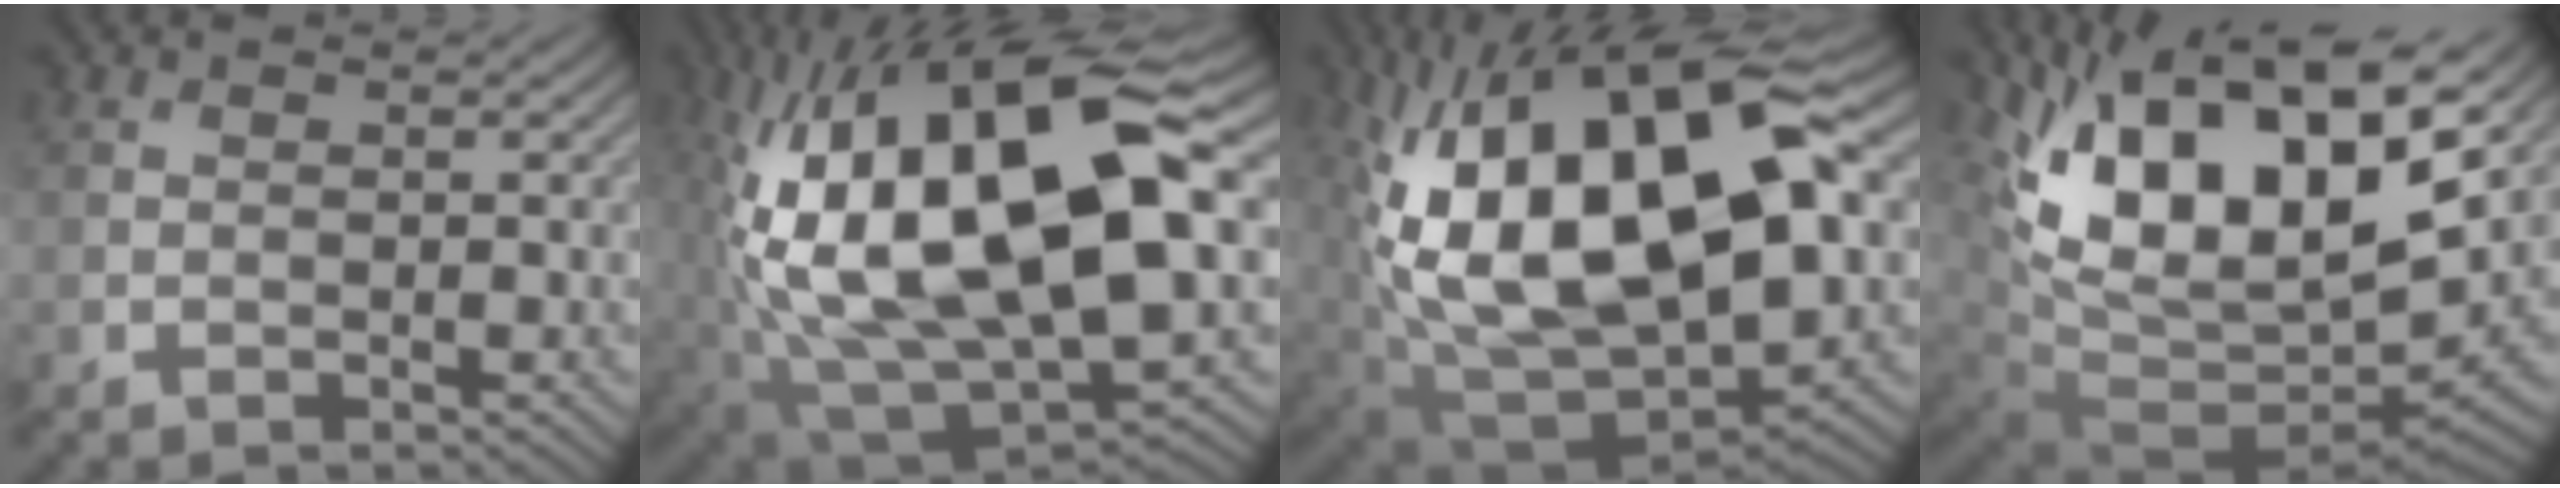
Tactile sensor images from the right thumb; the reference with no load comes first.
{"total": 20.7, "force": [2.1, 9.7, 18.2], "torque": [-0.366, -0.005, 0.038]}
{"total": 19.7, "force": [3.4, 10.1, 16.6], "torque": [-0.313, -0.004, 0.058]}
{"total": 16.6, "force": [6.1, 8.0, 13.1], "torque": [-0.254, -0.005, 0.117]}